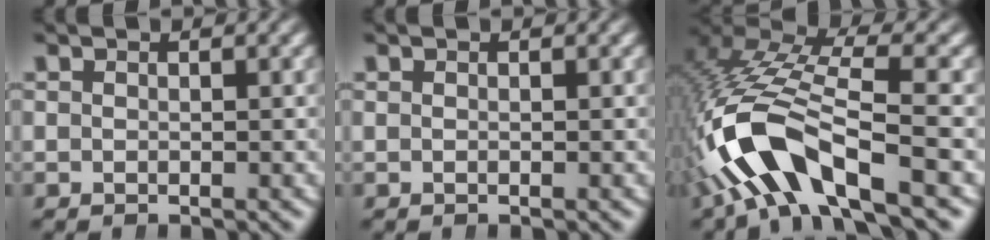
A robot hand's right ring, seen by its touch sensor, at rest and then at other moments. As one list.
[{"total": 0.0}, {"total": 7.3, "force": [-0.7, 4.0, 6.1], "torque": [-0.161, -0.017, -0.004]}]